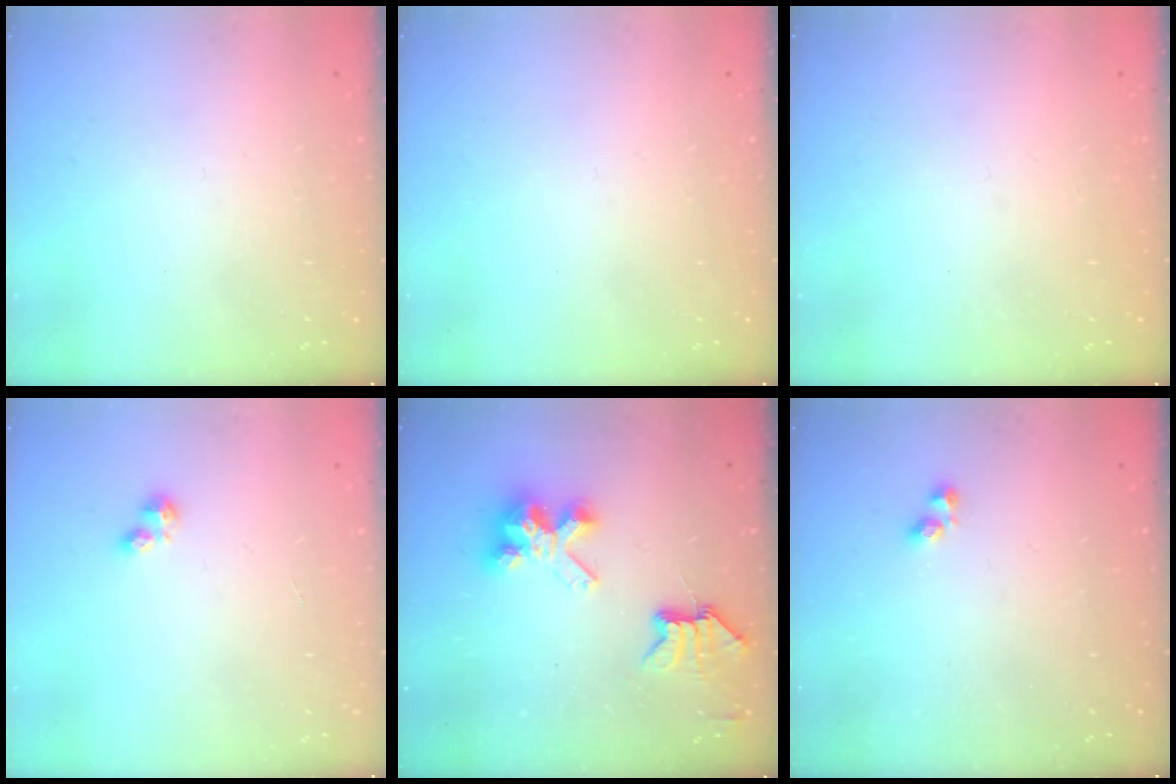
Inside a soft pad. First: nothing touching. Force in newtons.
{"total": 0.0}
{"total": 0.7, "press": 0.6, "slide": 0.3}
{"total": 1.9, "press": 1.9, "slide": 0.2}
{"total": 7.1, "press": 7.1, "slide": 0.1}
{"total": 1.3, "press": 1.2, "slide": 0.2}